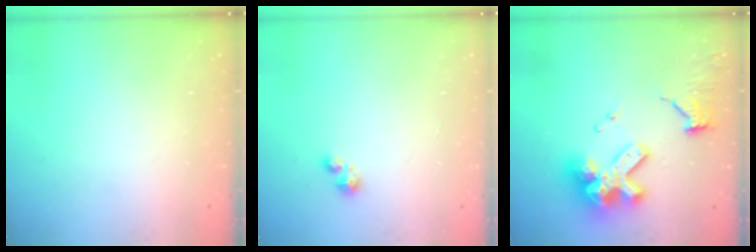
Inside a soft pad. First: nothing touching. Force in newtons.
{"total": 2.0, "press": 2.0, "slide": 0.2}
{"total": 15.6, "press": 15.6, "slide": 0.8}